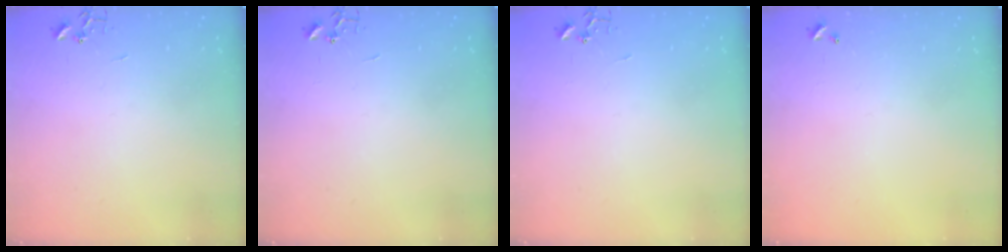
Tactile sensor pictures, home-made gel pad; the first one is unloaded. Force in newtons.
{"total": 0.0}
{"total": 0.0}
{"total": 0.0}